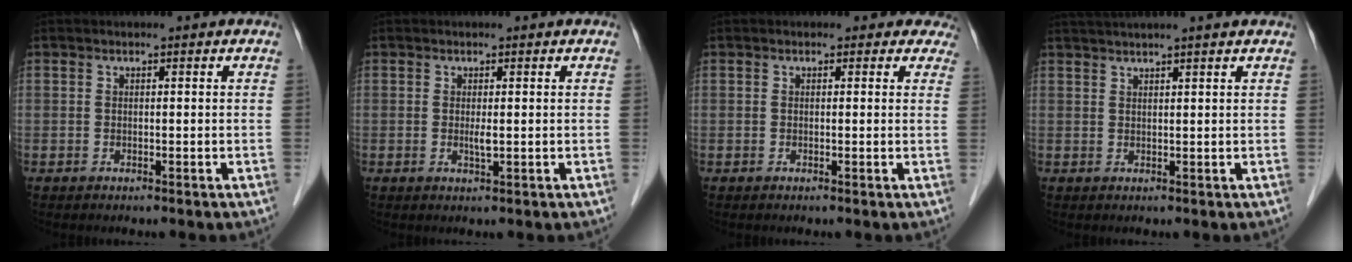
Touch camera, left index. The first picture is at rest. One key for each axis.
{"total": 1.3, "fx": -0.2, "fy": 0.1, "fz": 1.3, "tx": -0.027, "ty": -0.008, "tz": -0.003}
{"total": 2.7, "fx": 2.1, "fy": 1.7, "fz": 0.2, "tx": 0.021, "ty": -0.012, "tz": -0.003}
{"total": 6.9, "fx": 5.8, "fy": -0.9, "fz": 3.6, "tx": -0.053, "ty": 0.030, "tz": 0.080}